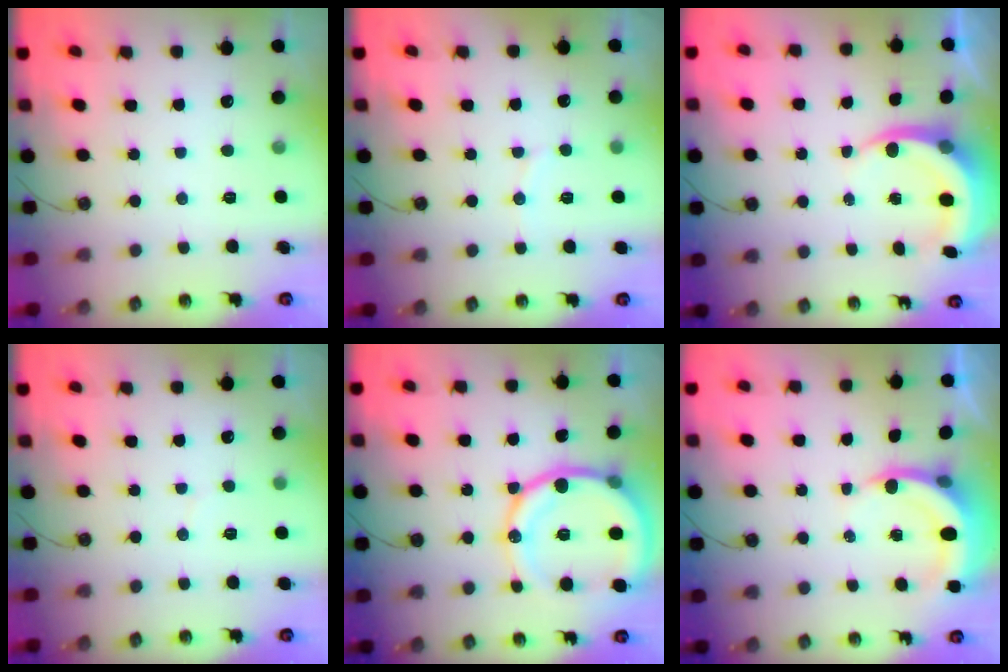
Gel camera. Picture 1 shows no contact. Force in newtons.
{"total": 4.0, "press": 3.9, "slide": 1.1}
{"total": 5.9, "press": 5.9, "slide": 0.6}
{"total": 2.9, "press": 2.9, "slide": 0.3}
{"total": 19.4, "press": 19.0, "slide": 3.6}
{"total": 5.6, "press": 5.5, "slide": 0.6}